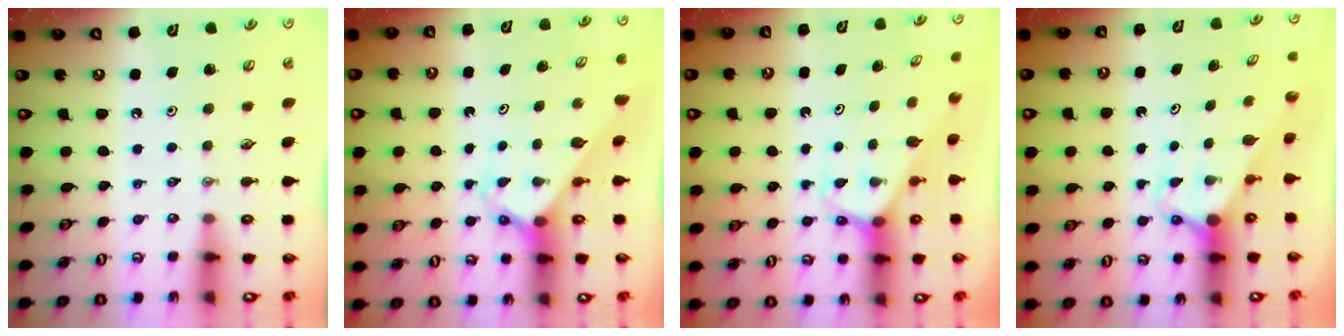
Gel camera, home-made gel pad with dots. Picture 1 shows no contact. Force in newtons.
{"total": 2.6, "press": 2.6, "slide": 0.2}
{"total": 2.6, "press": 2.6, "slide": 0.2}
{"total": 2.9, "press": 2.9, "slide": 0.1}